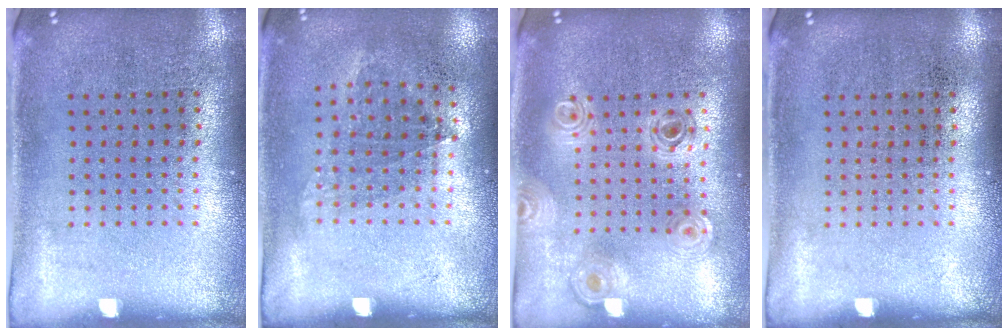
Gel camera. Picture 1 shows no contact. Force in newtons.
{"total": 1.0, "press": 0.8, "slide": 0.6}
{"total": 0.8, "press": 0.8, "slide": 0.1}
{"total": 0.0}